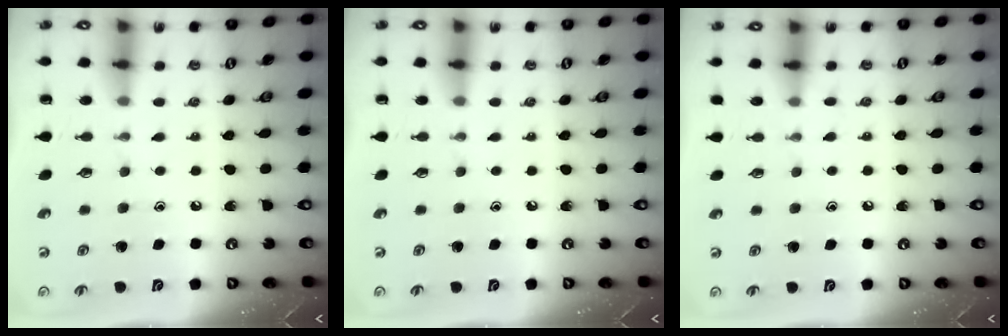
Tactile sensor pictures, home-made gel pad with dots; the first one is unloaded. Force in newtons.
{"total": 0.0}
{"total": 4.9, "press": 4.9, "slide": 0.7}